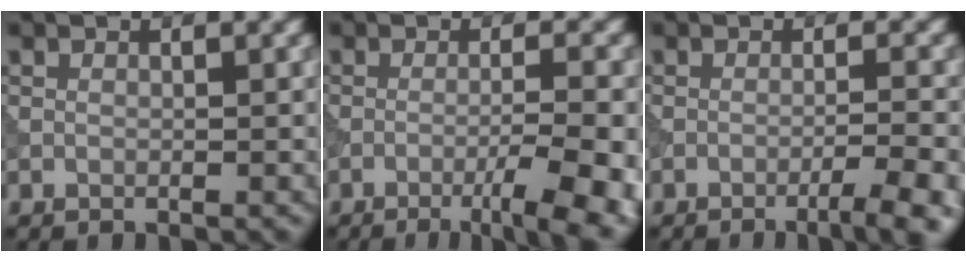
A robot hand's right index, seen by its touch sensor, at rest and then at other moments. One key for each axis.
{"total": 8.0, "fx": -3.4, "fy": 2.1, "fz": 6.9, "tx": -0.085, "ty": 0.004, "tz": -0.039}
{"total": 5.0, "fx": -2.7, "fy": 1.0, "fz": 4.1, "tx": -0.050, "ty": 0.010, "tz": -0.044}